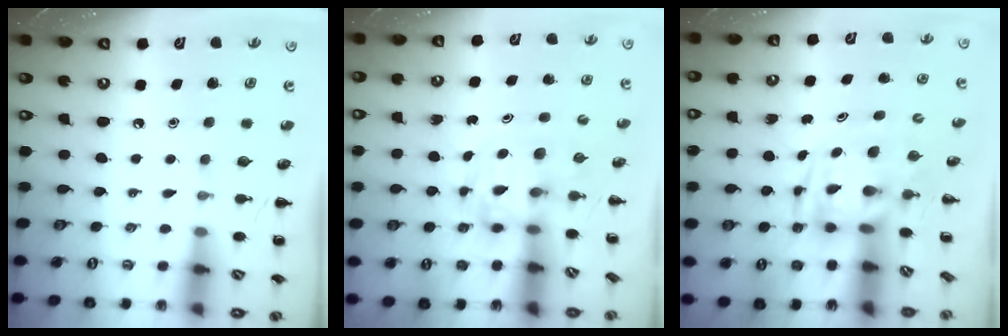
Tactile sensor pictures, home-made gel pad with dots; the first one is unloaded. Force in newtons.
{"total": 3.7, "press": 3.7, "slide": 0.6}
{"total": 3.3, "press": 3.3, "slide": 0.7}